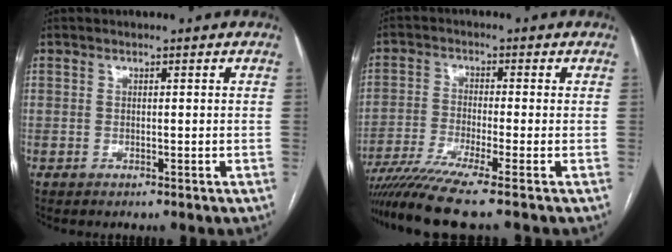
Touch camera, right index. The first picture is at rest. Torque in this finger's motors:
{"motor_torque": [1.45, -0.69, 0.64, 0.15]}